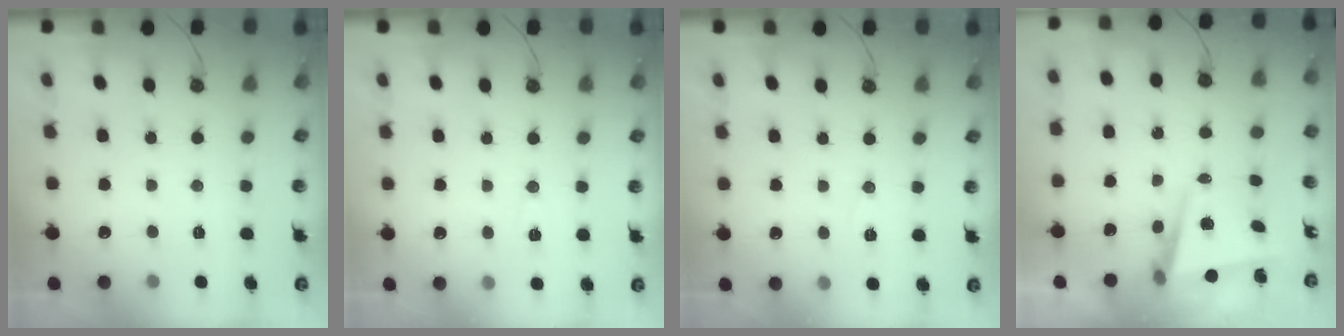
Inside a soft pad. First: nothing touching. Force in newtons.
{"total": 5.9, "press": 5.8, "slide": 1.1}
{"total": 5.6, "press": 3.5, "slide": 4.3}
{"total": 5.2, "press": 5.0, "slide": 1.4}